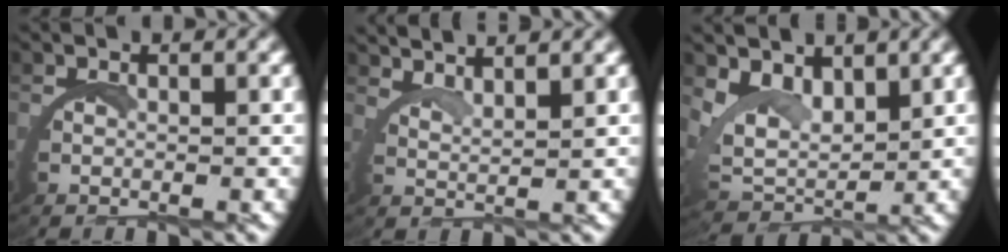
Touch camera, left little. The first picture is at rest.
{"total": 4.3, "force": [4.1, -0.3, 1.2], "torque": [-0.036, 0.000, 0.073]}
{"total": 5.4, "force": [2.9, 3.4, 3.0], "torque": [-0.078, -0.017, 0.055]}